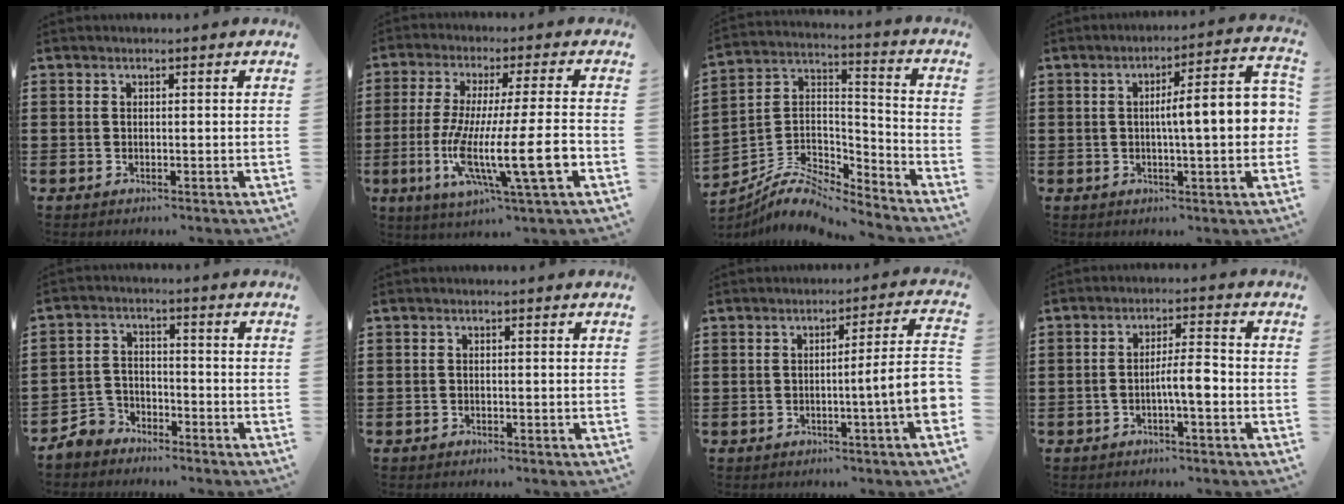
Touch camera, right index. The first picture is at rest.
{"total": 14.9, "force": [-4.2, 1.9, 14.1], "torque": [-0.290, -0.019, -0.083]}
{"total": 7.9, "force": [-6.6, 2.9, 3.3], "torque": [-0.078, 0.007, -0.131]}
{"total": 9.9, "force": [0.1, 1.6, 9.7], "torque": [-0.148, -0.008, -0.006]}
{"total": 4.5, "force": [-3.9, 2.0, 0.6], "torque": [-0.038, 0.003, -0.087]}
{"total": 0.6, "force": [-0.6, 0.3, 0.0], "torque": [-0.001, 0.002, -0.013]}
{"total": 8.2, "force": [-1.3, 0.0, 8.1], "torque": [-0.137, -0.017, -0.024]}
{"total": 4.9, "force": [-1.5, 0.8, 4.6], "torque": [-0.082, 0.006, -0.030]}